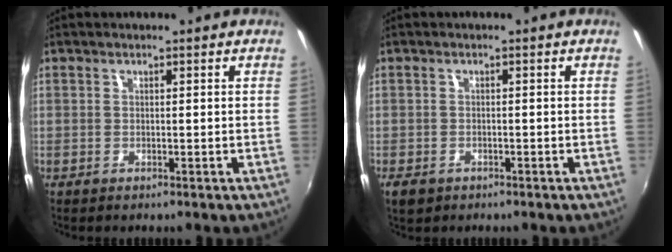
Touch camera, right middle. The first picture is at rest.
{"total": 2.7, "force": [-1.6, 1.8, 1.3], "torque": [-0.029, -0.006, -0.026]}